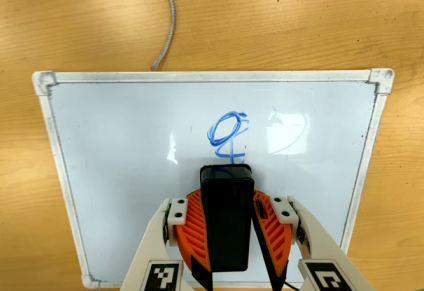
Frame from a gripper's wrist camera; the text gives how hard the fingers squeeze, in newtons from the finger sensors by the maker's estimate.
{"total": 10.2, "left": 9.8, "right": 10.6}